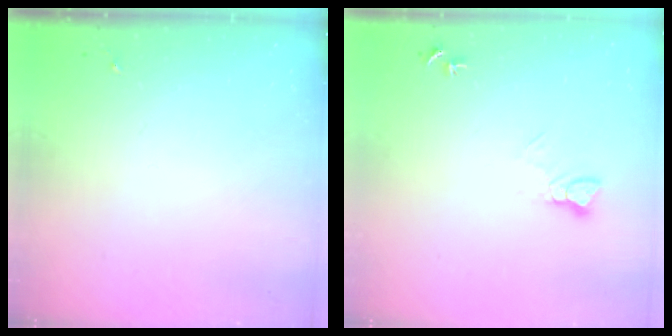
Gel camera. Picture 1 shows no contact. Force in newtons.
{"total": 5.5, "press": 5.5, "slide": 0.5}